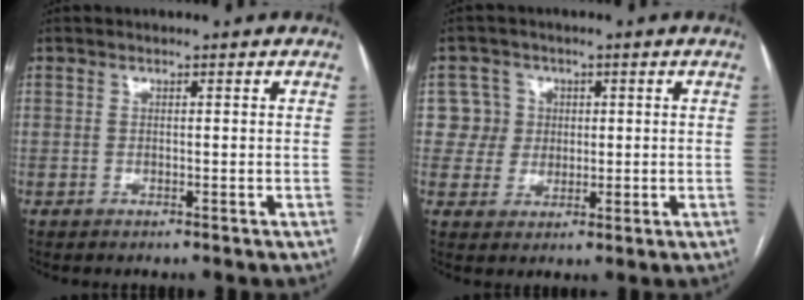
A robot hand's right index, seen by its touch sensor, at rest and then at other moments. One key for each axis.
{"total": 5.1, "fx": 0.9, "fy": 5.0, "fz": -0.1, "tx": 0.020, "ty": 0.014, "tz": 0.018}